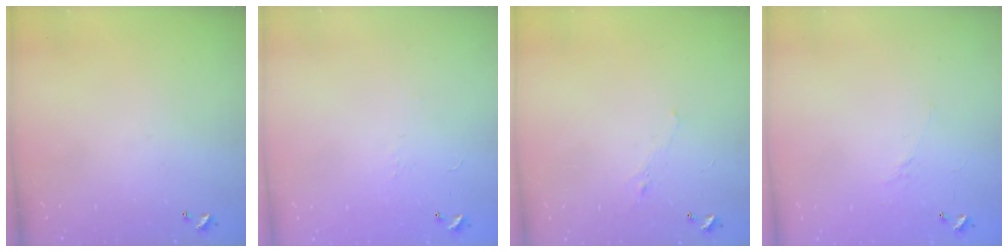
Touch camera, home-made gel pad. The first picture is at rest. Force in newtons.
{"total": 7.1, "press": 7.1, "slide": 0.8}
{"total": 0.7, "press": 0.2, "slide": 0.6}
{"total": 6.2, "press": 6.2, "slide": 0.8}